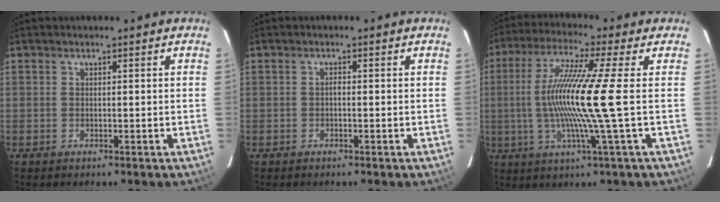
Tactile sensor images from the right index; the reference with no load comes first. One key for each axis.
{"total": 0.6, "fx": -0.3, "fy": 0.3, "fz": 0.4, "tx": -0.005, "ty": 0.005, "tz": -0.006}
{"total": 13.6, "fx": -0.8, "fy": -2.3, "fz": 13.4, "tx": -0.255, "ty": -0.007, "tz": -0.016}